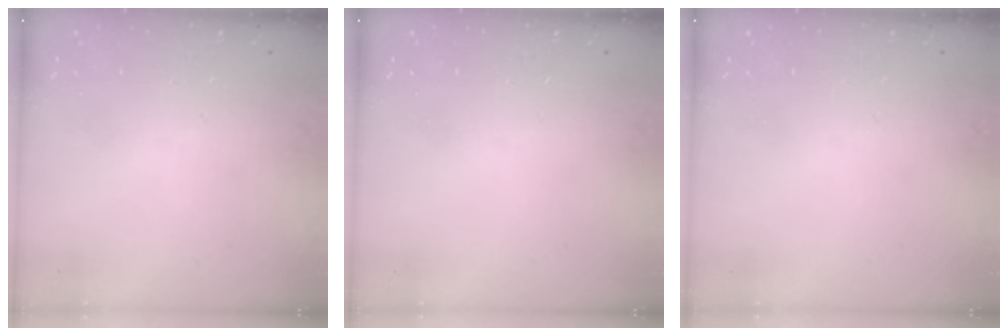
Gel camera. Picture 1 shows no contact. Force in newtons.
{"total": 0.0}
{"total": 0.0}